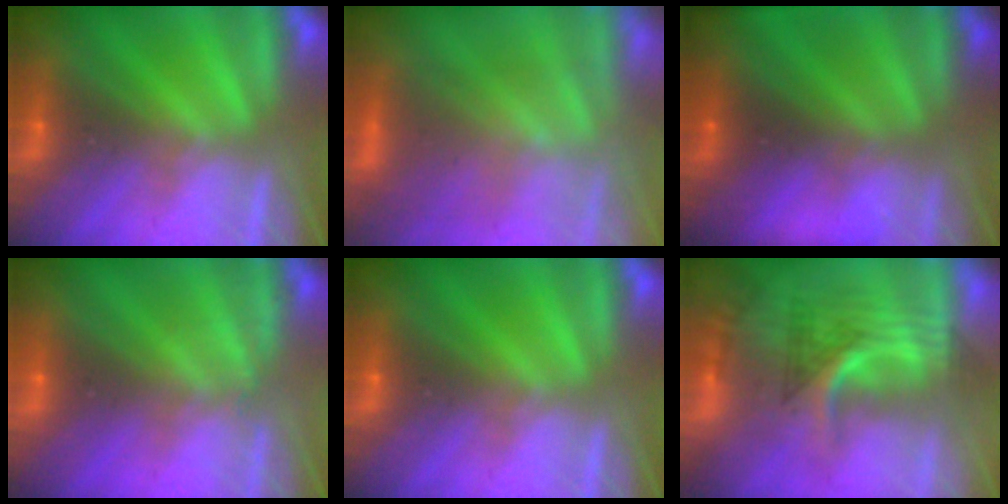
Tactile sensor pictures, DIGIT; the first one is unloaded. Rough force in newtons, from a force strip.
{"total": 4.3}
{"total": 9.6}
{"total": 2.1}
{"total": 0.0}
{"total": 2.9}